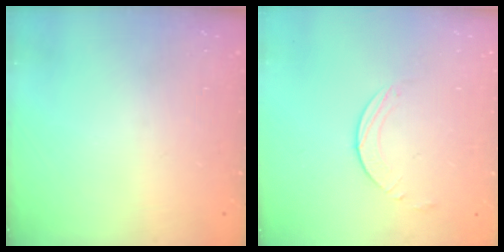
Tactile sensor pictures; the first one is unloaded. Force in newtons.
{"total": 3.2, "press": 3.2, "slide": 0.3}